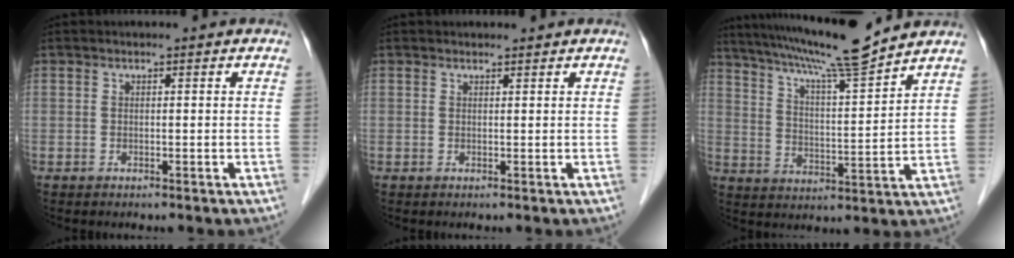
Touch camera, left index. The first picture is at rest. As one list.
[{"total": 1.0, "force": [1.0, 0.1, 0.0], "torque": [-0.009, 0.005, 0.019]}, {"total": 13.8, "force": [12.1, -1.0, 6.4], "torque": [-0.120, 0.003, 0.197]}]